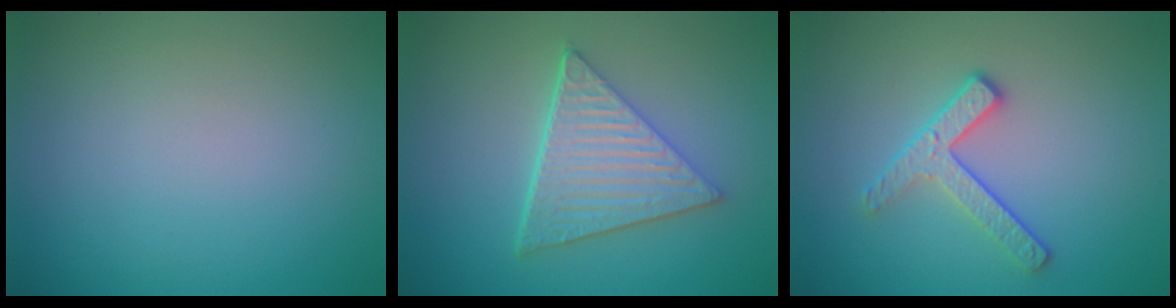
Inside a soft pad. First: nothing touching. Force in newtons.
{"total": 5.9, "press": 4.3, "slide": 4.0}
{"total": 2.8, "press": 2.4, "slide": 1.4}